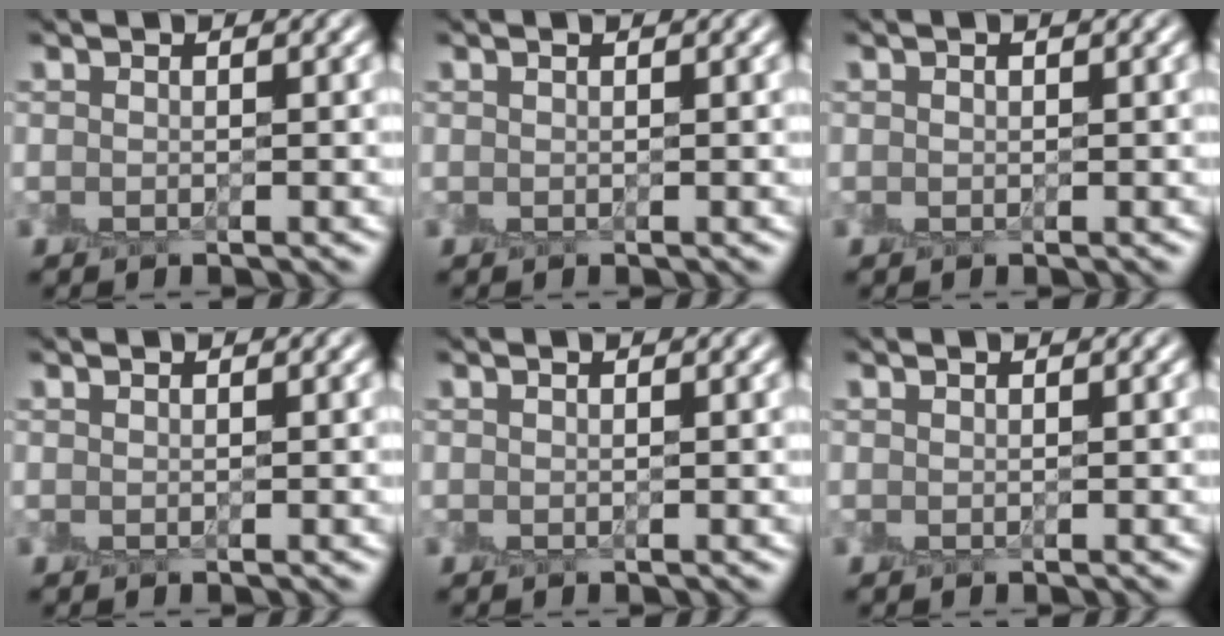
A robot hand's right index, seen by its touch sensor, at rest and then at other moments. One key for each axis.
{"total": 0.0}
{"total": 0.0}
{"total": 0.0}
{"total": 0.0}
{"total": 0.0}